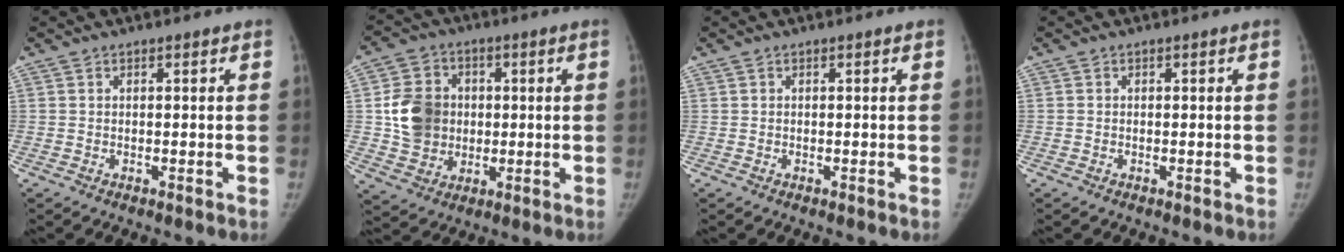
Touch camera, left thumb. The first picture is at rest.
{"total": 11.5, "force": [0.5, 9.9, 5.7], "torque": [-0.075, 0.005, 0.012]}
{"total": 0.0}
{"total": 0.0}